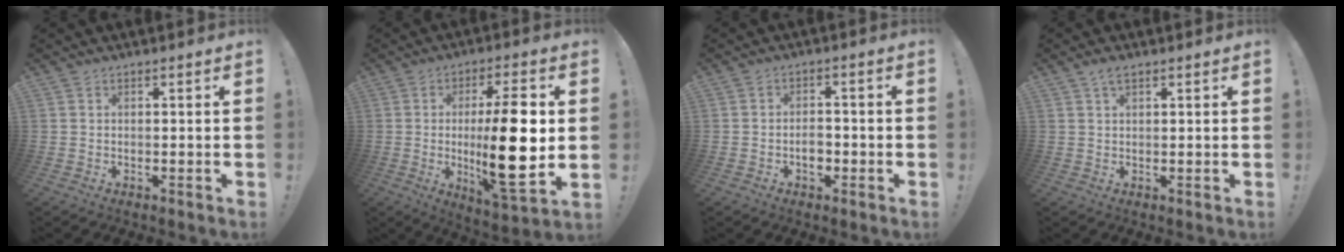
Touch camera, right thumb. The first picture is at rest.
{"total": 19.6, "force": [-0.2, 4.7, 19.0], "torque": [-0.322, -0.017, -0.010]}
{"total": 4.2, "force": [-1.5, 2.7, 2.8], "torque": [-0.032, 0.005, -0.029]}
{"total": 2.6, "force": [1.5, 1.2, 1.8], "torque": [-0.037, -0.001, 0.027]}